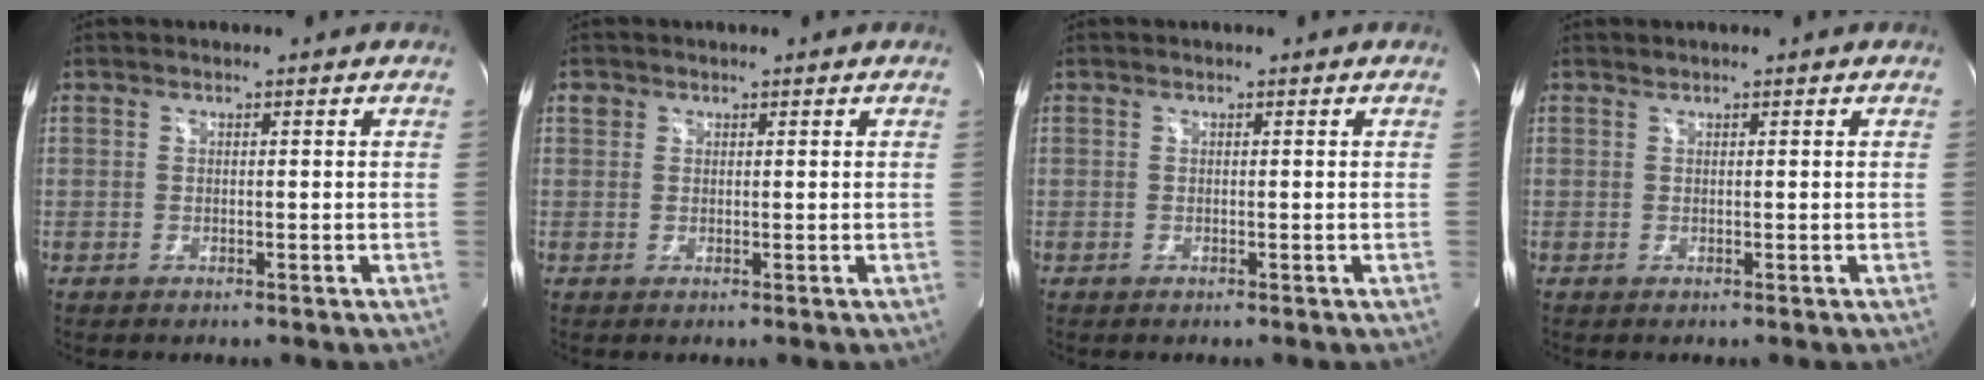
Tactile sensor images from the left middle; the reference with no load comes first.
{"total": 1.2, "force": [0.7, 1.0, 0.1], "torque": [0.005, 0.006, 0.009]}
{"total": 0.0}
{"total": 0.0}